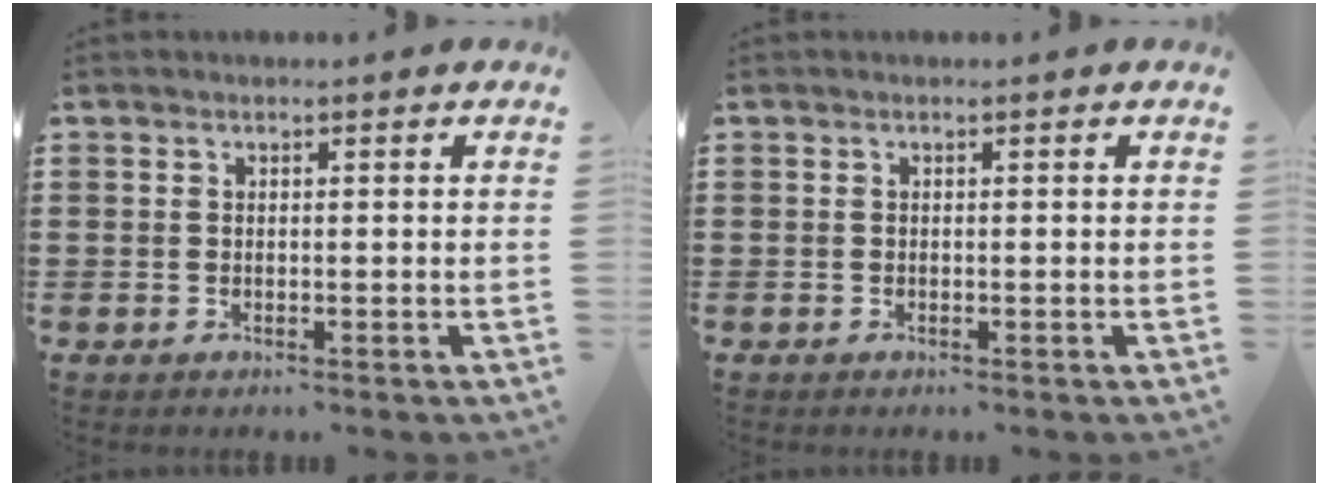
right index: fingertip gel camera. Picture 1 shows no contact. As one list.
[{"total": 0.0}]